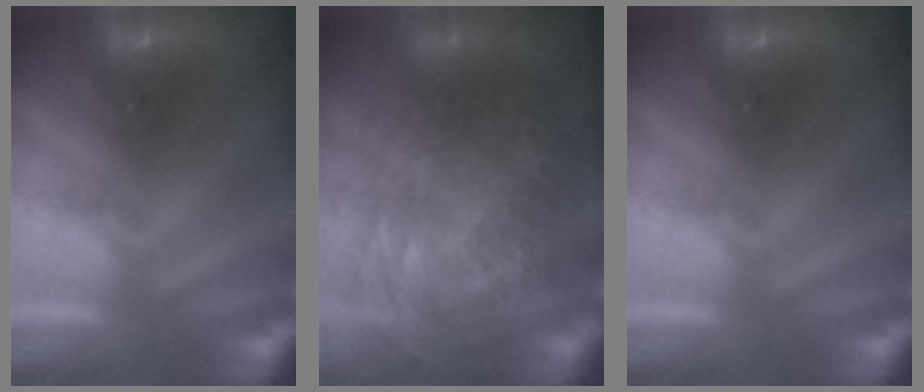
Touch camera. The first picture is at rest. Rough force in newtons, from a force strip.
{"total": 11.3}
{"total": 0.0}